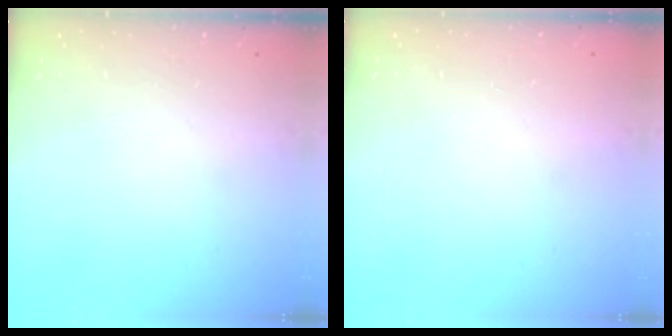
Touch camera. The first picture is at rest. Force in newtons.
{"total": 0.9, "press": 0.9, "slide": 0.0}